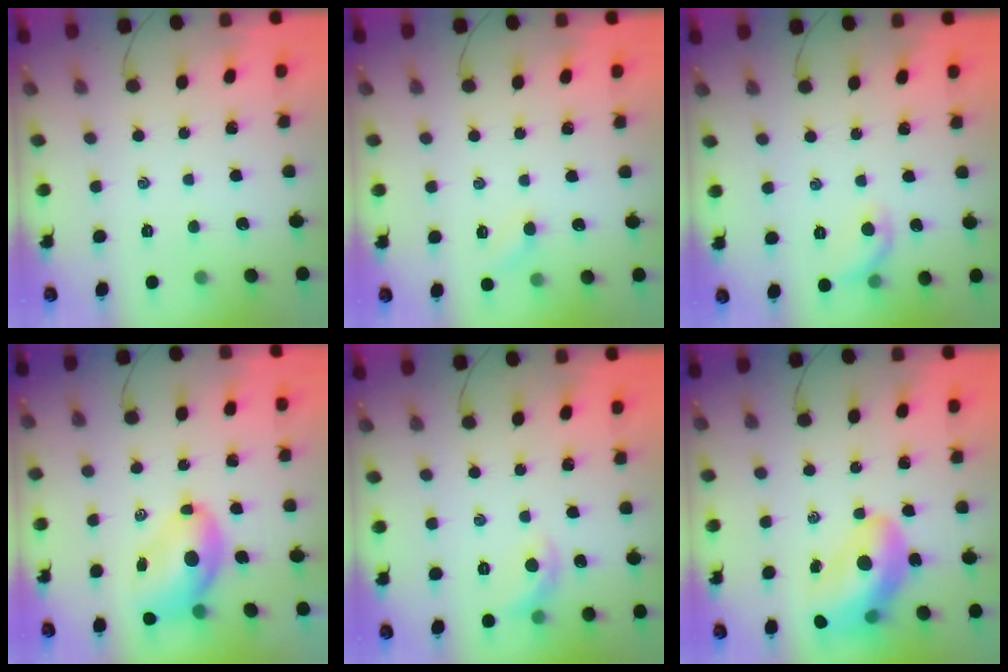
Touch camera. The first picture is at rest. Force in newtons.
{"total": 5.2, "press": 5.0, "slide": 1.2}
{"total": 6.4, "press": 6.3, "slide": 1.2}
{"total": 8.0, "press": 7.7, "slide": 2.2}
{"total": 6.5, "press": 6.4, "slide": 0.8}
{"total": 17.0, "press": 16.4, "slide": 4.6}